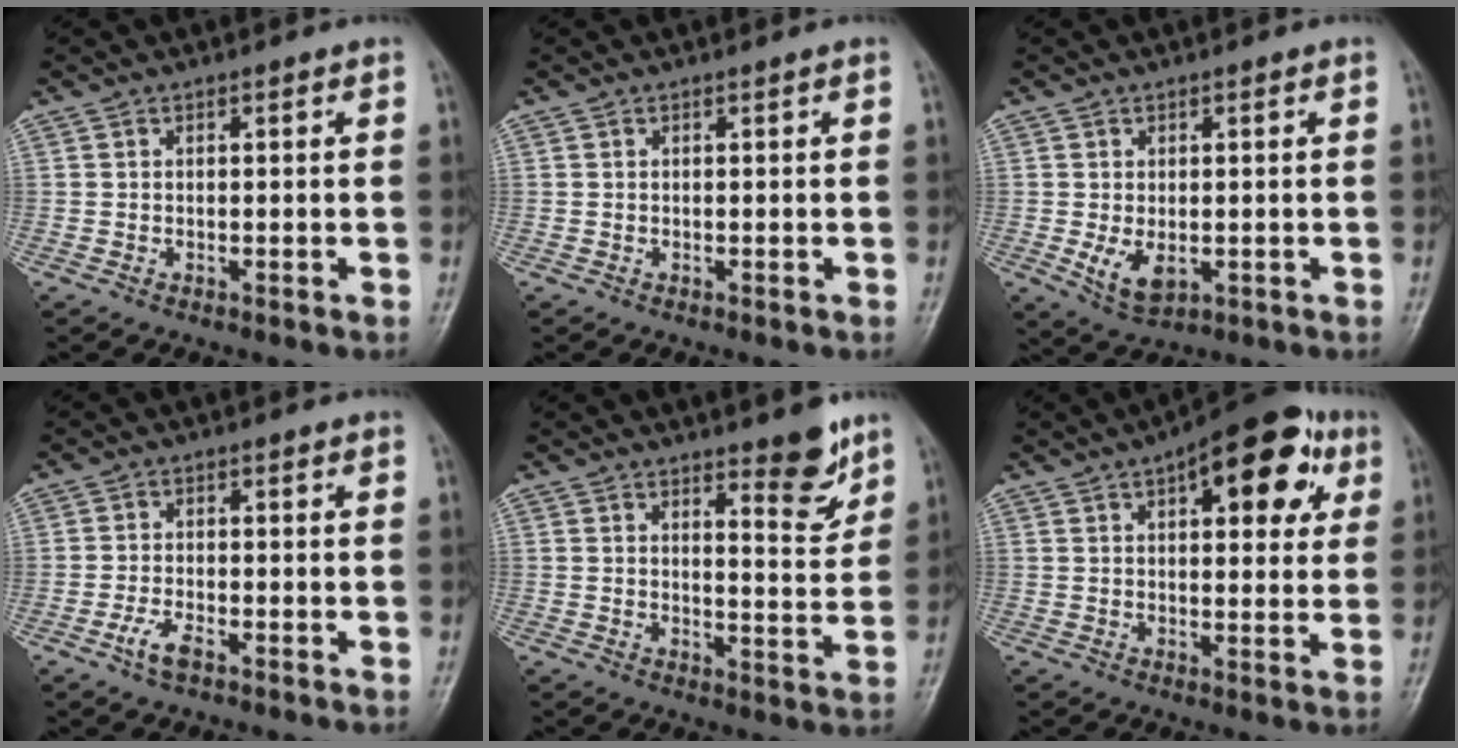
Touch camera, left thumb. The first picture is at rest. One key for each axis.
{"total": 0.0}
{"total": 5.8, "fx": -0.8, "fy": 3.4, "fz": 4.5, "tx": -0.075, "ty": -0.012, "tz": -0.005}
{"total": 3.6, "fx": -2.1, "fy": 1.4, "fz": 2.6, "tx": -0.058, "ty": 0.012, "tz": -0.041}
{"total": 7.3, "fx": 5.0, "fy": 2.1, "fz": 4.8, "tx": -0.043, "ty": -0.041, "tz": 0.067}
{"total": 15.6, "fx": 6.5, "fy": 7.1, "fz": 12.4, "tx": -0.117, "ty": 0.003, "tz": 0.078}